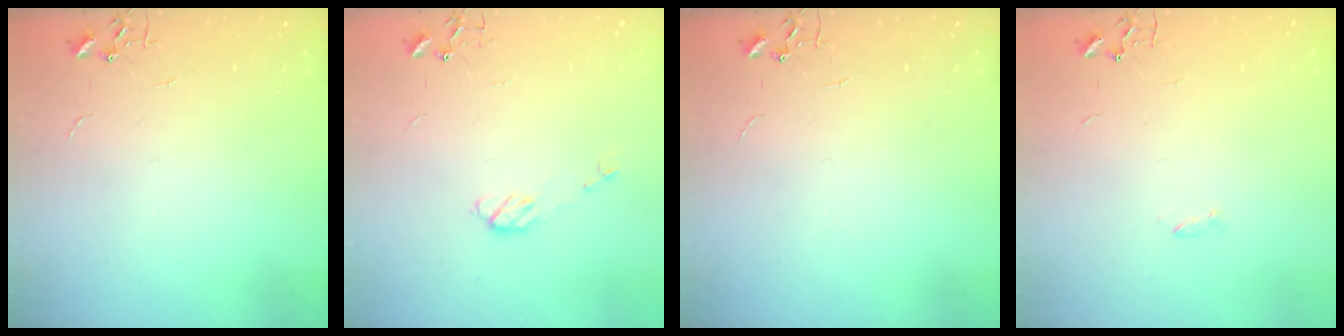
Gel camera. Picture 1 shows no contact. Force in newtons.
{"total": 5.0, "press": 5.0, "slide": 0.2}
{"total": 0.0}
{"total": 1.8, "press": 1.7, "slide": 0.4}